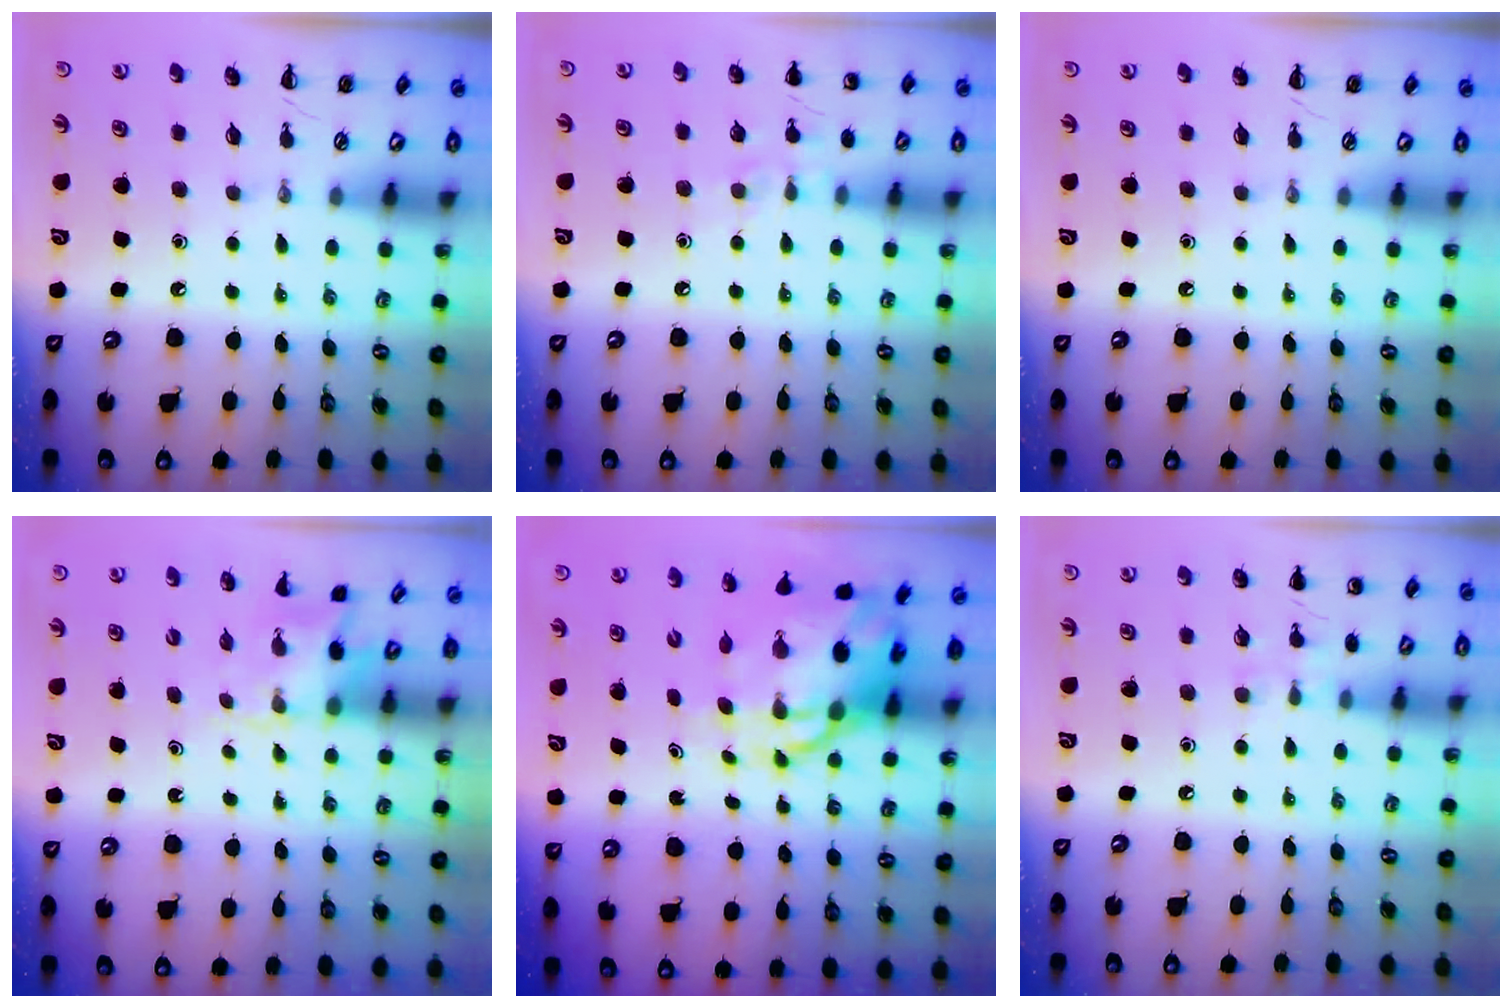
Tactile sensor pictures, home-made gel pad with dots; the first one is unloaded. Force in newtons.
{"total": 7.4, "press": 7.0, "slide": 2.2}
{"total": 0.0}
{"total": 2.5, "press": 2.3, "slide": 1.0}
{"total": 10.2, "press": 9.9, "slide": 2.6}
{"total": 6.3, "press": 6.0, "slide": 2.1}